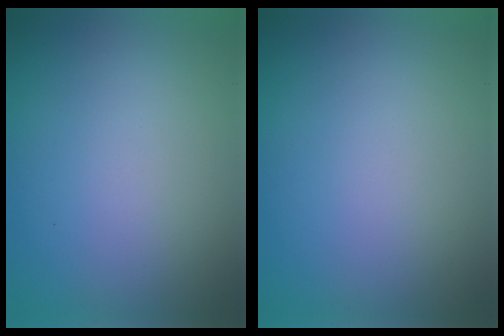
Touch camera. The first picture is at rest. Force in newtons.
{"total": 0.0}